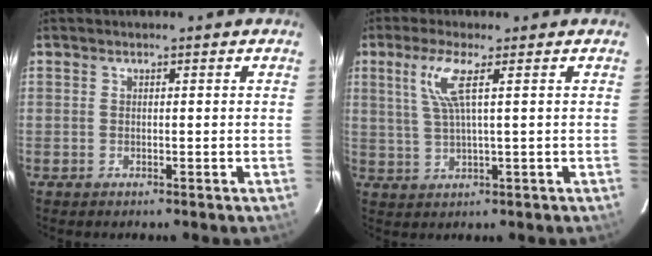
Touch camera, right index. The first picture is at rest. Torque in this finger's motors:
{"motor_torque": [0.23, -0.03, 0.26, 0.11]}